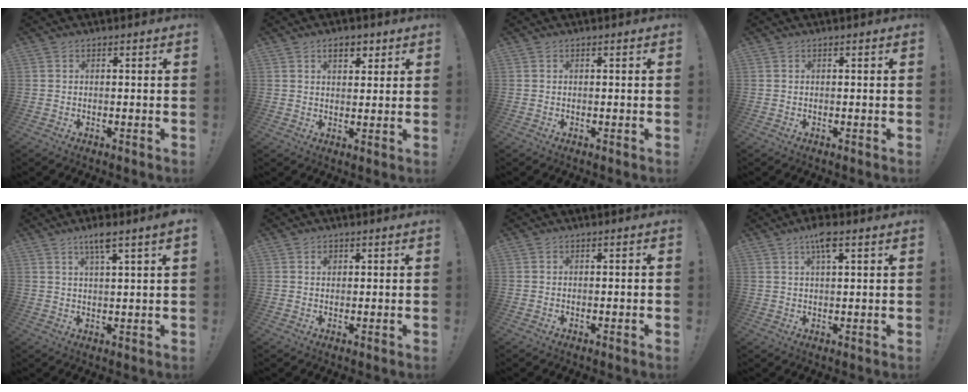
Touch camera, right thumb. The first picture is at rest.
{"total": 5.2, "force": [2.7, 3.1, 3.1], "torque": [-0.038, -0.004, 0.046]}
{"total": 0.0}
{"total": 0.0}
{"total": 5.2, "force": [3.0, 0.3, 4.3], "torque": [-0.072, -0.009, 0.046]}
{"total": 1.2, "force": [0.6, 0.9, 0.4], "torque": [0.006, -0.006, 0.010]}
{"total": 0.8, "force": [-0.6, -0.1, 0.5], "torque": [-0.013, 0.001, -0.009]}
{"total": 5.1, "force": [2.9, 1.1, 4.1], "torque": [-0.069, -0.006, 0.045]}